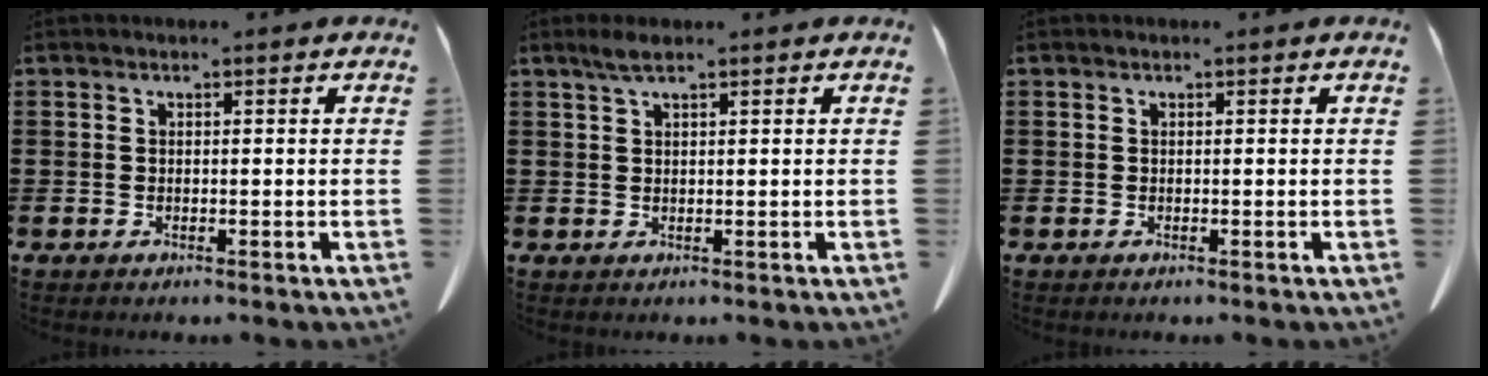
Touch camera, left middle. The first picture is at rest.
{"total": 2.2, "force": [1.4, 0.3, 1.6], "torque": [-0.034, 0.002, 0.026]}
{"total": 0.0}